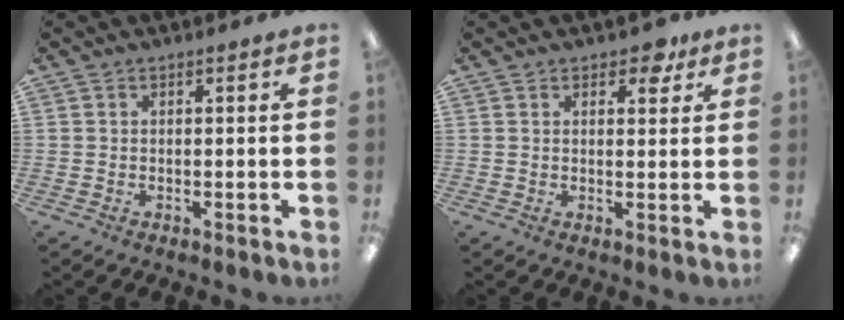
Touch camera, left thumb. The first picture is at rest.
{"total": 4.2, "force": [2.9, 2.4, 2.0], "torque": [-0.013, -0.007, 0.046]}